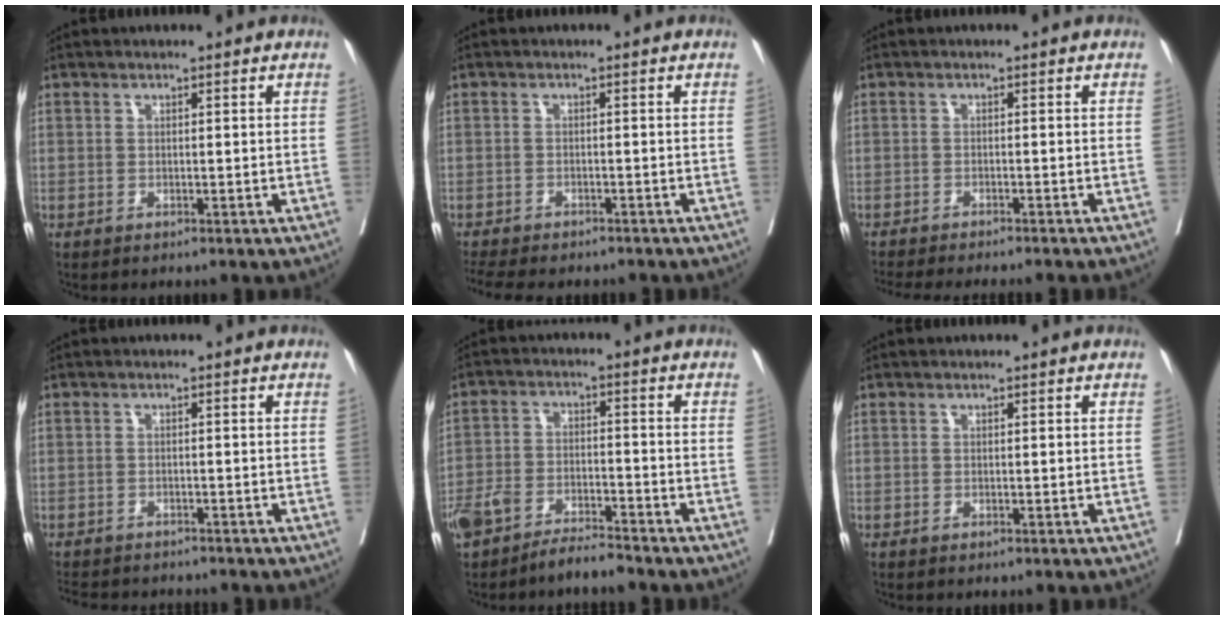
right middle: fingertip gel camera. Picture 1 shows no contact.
{"total": 10.2, "force": [-9.0, 2.7, 4.0], "torque": [-0.072, -0.011, -0.124]}
{"total": 11.3, "force": [-10.3, 0.4, 4.8], "torque": [-0.054, -0.026, -0.137]}
{"total": 8.0, "force": [-7.4, 1.8, 2.5], "torque": [-0.045, -0.012, -0.104]}
{"total": 6.6, "force": [-5.7, 1.6, 2.9], "torque": [-0.059, 0.001, -0.106]}
{"total": 0.0}